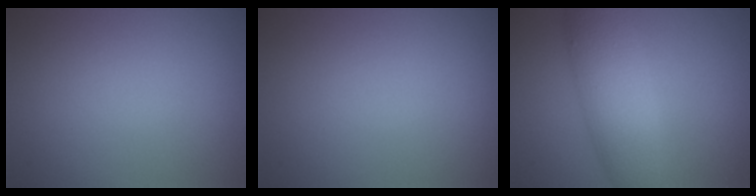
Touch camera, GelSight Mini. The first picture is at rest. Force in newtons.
{"total": 0.0}
{"total": 6.1, "press": 6.1, "slide": 0.1}